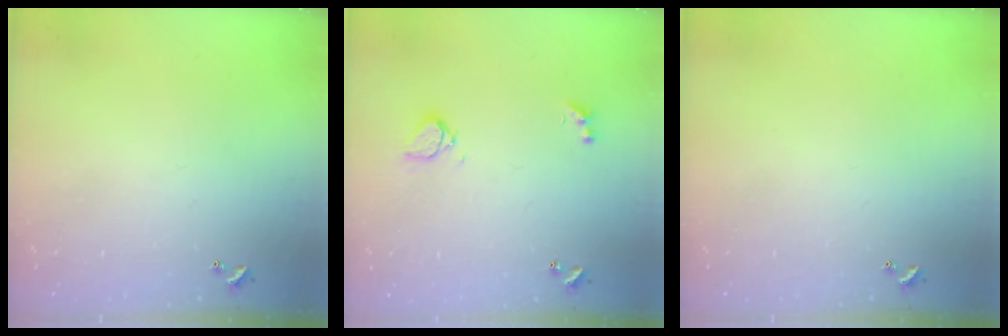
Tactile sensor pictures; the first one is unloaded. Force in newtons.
{"total": 4.0, "press": 3.9, "slide": 0.8}
{"total": 0.0}